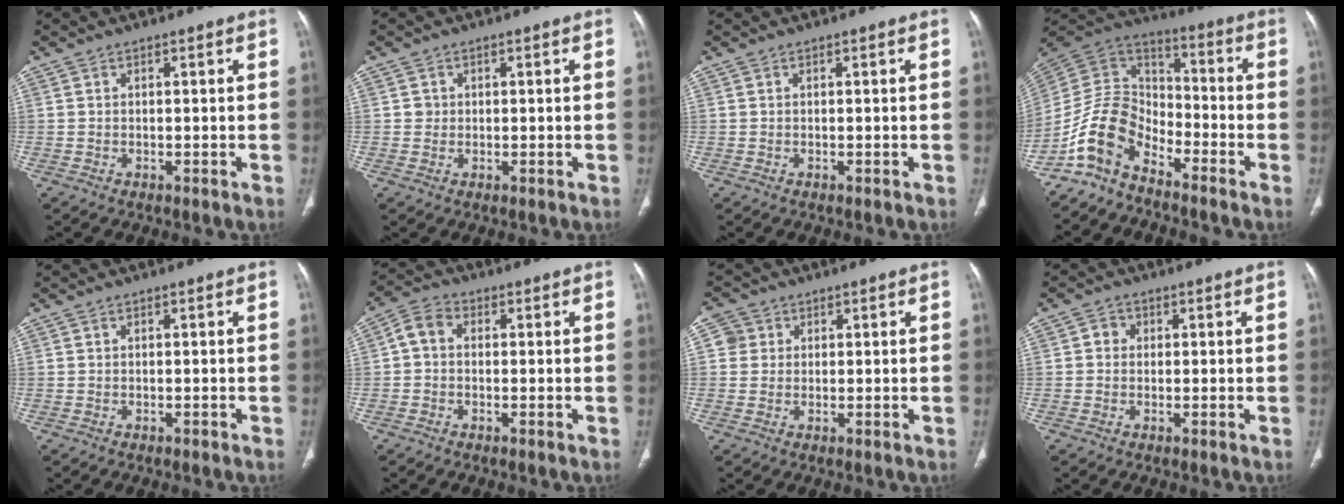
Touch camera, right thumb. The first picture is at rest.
{"total": 1.2, "force": [0.2, 1.2, 0.1], "torque": [0.009, 0.002, 0.002]}
{"total": 0.0}
{"total": 11.4, "force": [-7.9, 6.2, 5.3], "torque": [-0.091, 0.083, -0.170]}
{"total": 0.0}
{"total": 4.4, "force": [0.1, 3.3, 2.9], "torque": [-0.049, 0.012, -0.011]}
{"total": 3.3, "force": [0.9, 3.1, 0.5], "torque": [0.010, 0.000, 0.011]}
{"total": 2.1, "force": [0.2, 1.9, 0.8], "torque": [-0.001, 0.005, -0.001]}